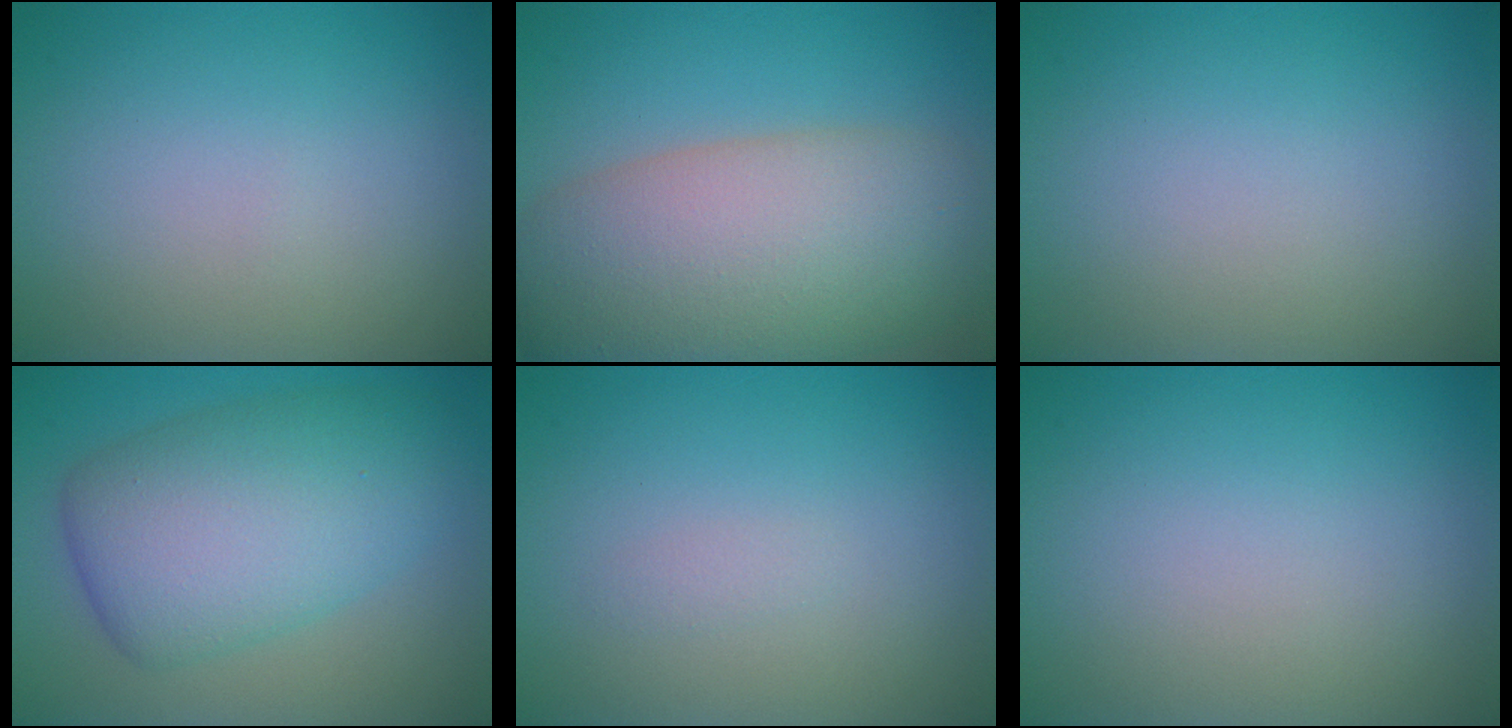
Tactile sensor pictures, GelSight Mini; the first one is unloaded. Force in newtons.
{"total": 11.8, "press": 11.8, "slide": 0.7}
{"total": 0.0}
{"total": 8.8, "press": 8.8, "slide": 0.2}
{"total": 0.6, "press": 0.6, "slide": 0.0}
{"total": 0.0}